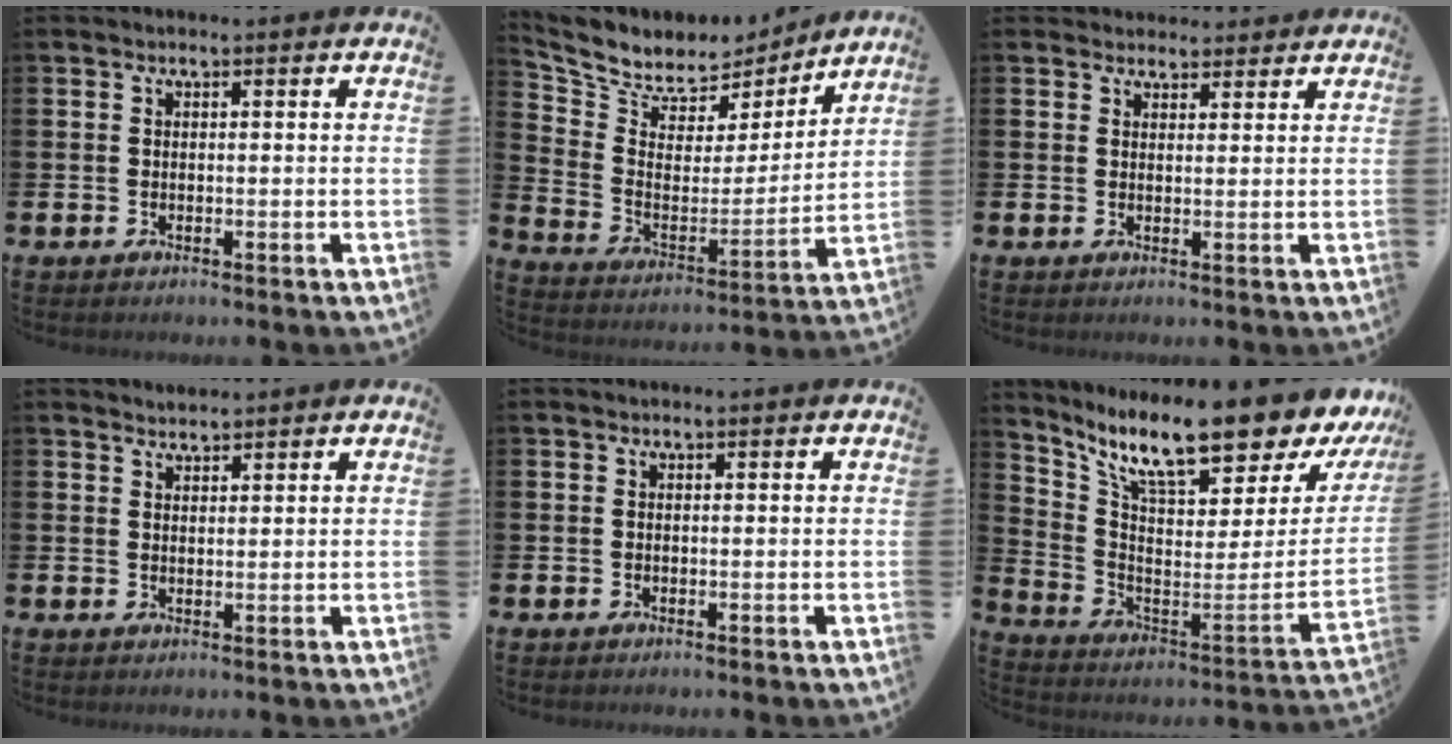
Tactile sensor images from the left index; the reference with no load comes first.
{"total": 7.5, "force": [6.7, 3.3, 0.9], "torque": [-0.064, -0.049, 0.117]}
{"total": 2.7, "force": [2.5, 1.0, -0.3], "torque": [0.014, -0.013, 0.044]}
{"total": 2.0, "force": [2.0, 0.4, -0.1], "torque": [0.004, -0.006, 0.036]}
{"total": 0.0}
{"total": 12.1, "force": [9.8, 2.4, 6.7], "torque": [-0.145, -0.083, 0.161]}